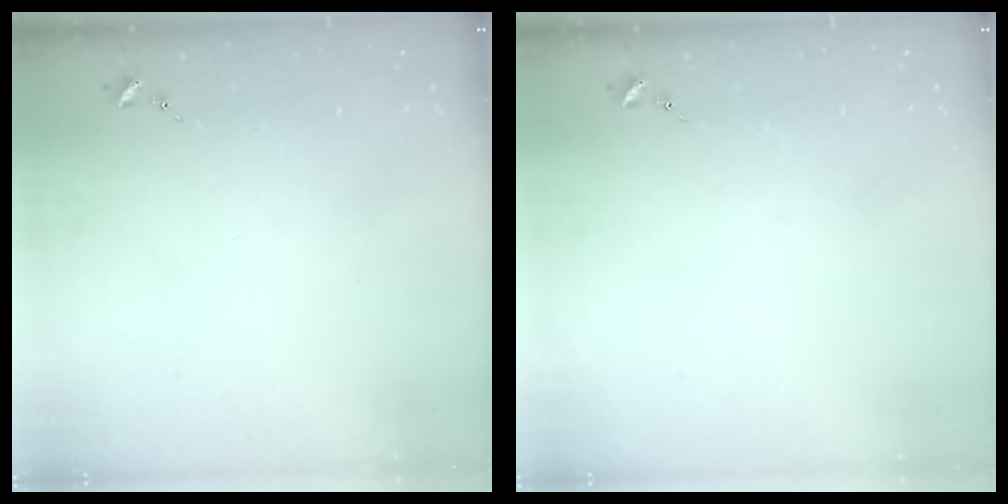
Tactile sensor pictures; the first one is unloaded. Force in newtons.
{"total": 0.0}